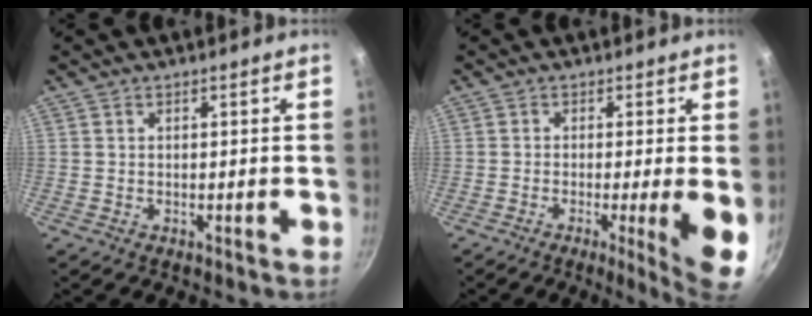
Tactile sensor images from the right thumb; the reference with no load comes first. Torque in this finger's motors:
{"motor_torque": [0.48, 0.08, 1.22, -0.27, 0.20]}